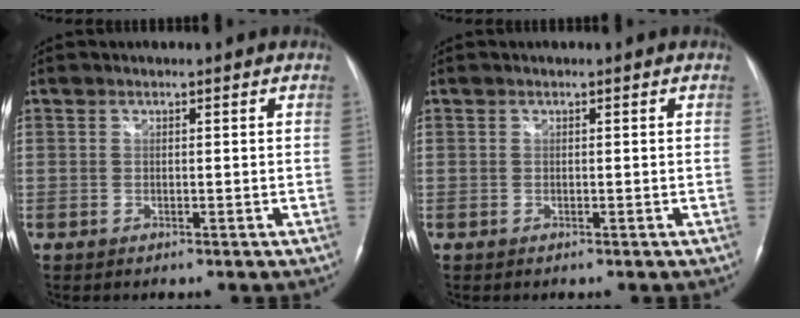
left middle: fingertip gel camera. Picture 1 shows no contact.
{"total": 0.0}